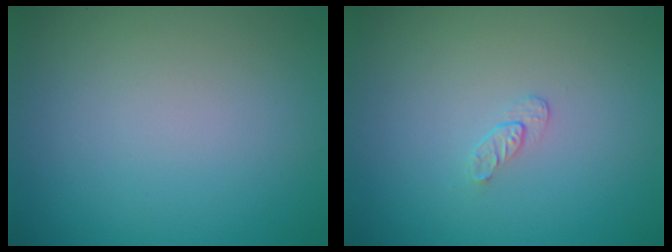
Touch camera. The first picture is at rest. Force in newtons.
{"total": 0.8, "press": 0.5, "slide": 0.7}